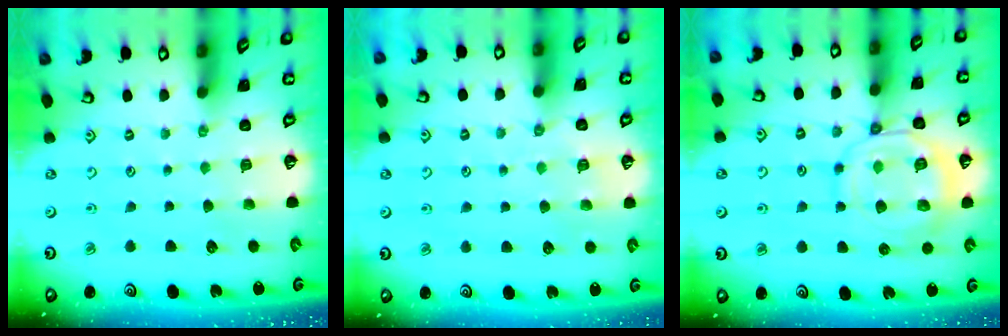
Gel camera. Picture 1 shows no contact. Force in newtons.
{"total": 2.9, "press": 2.8, "slide": 0.6}
{"total": 12.7, "press": 12.6, "slide": 1.5}